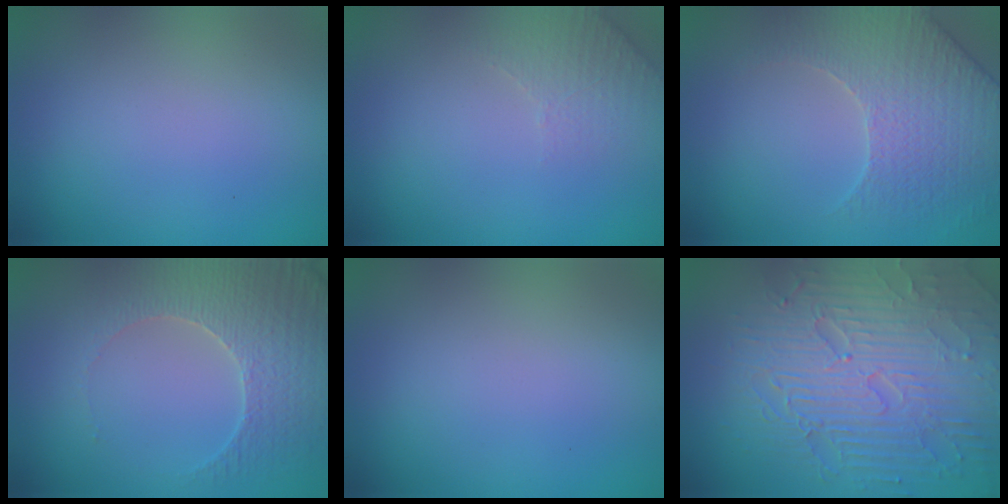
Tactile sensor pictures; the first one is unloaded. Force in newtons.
{"total": 2.1, "press": 2.0, "slide": 0.5}
{"total": 4.4, "press": 4.2, "slide": 1.2}
{"total": 4.5, "press": 4.4, "slide": 0.8}
{"total": 0.0}
{"total": 9.0, "press": 6.4, "slide": 6.4}